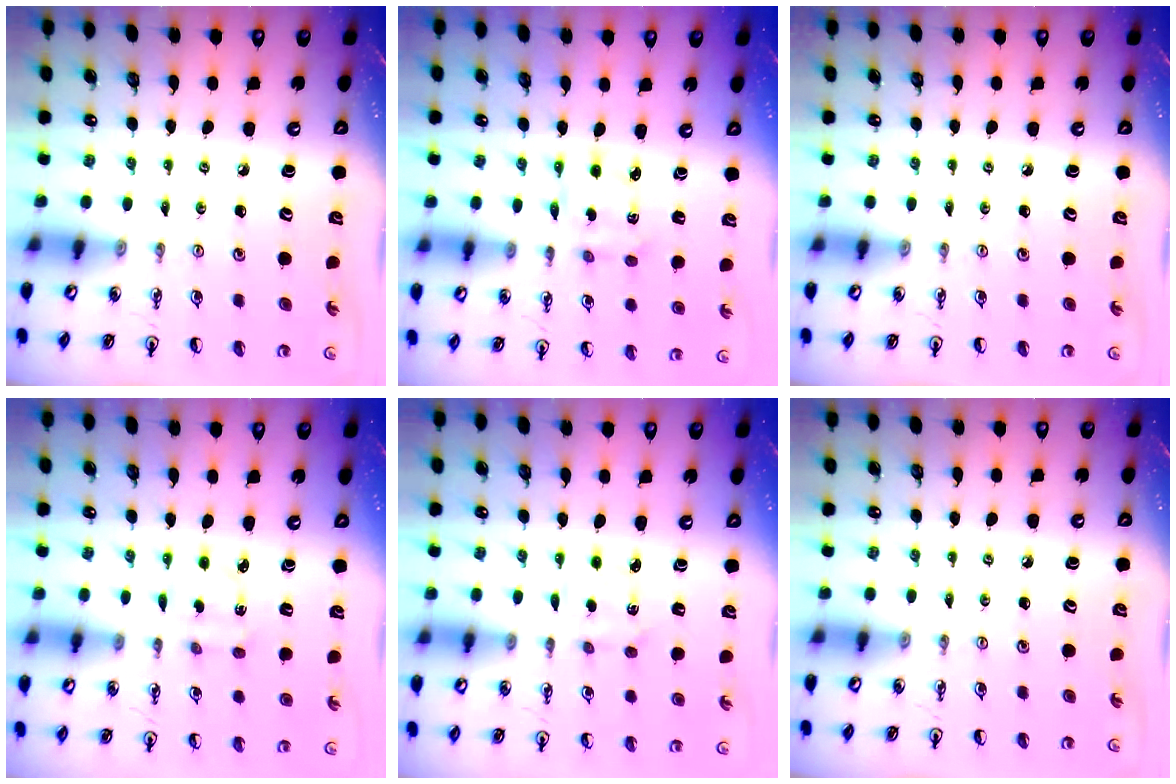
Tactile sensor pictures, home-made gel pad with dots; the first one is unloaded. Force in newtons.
{"total": 2.1, "press": 2.0, "slide": 0.8}
{"total": 0.0}
{"total": 2.1, "press": 2.1, "slide": 0.6}
{"total": 2.6, "press": 2.5, "slide": 0.3}
{"total": 0.0}